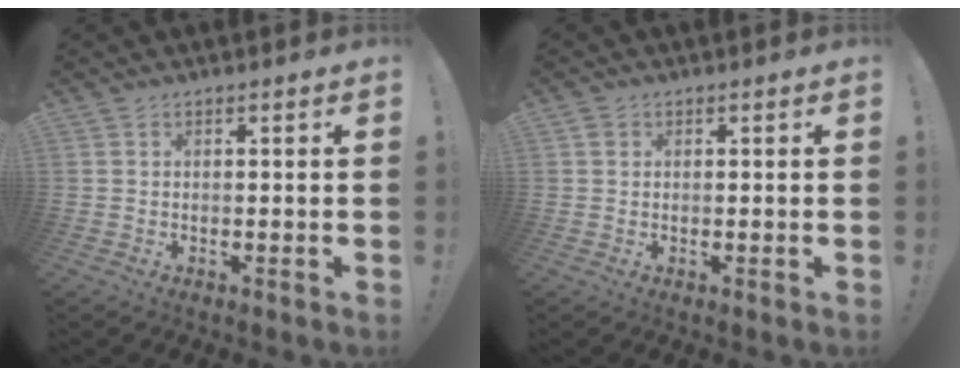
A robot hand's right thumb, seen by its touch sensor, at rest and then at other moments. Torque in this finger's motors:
{"motor_torque": [-0.35, -0.17, 0.19, -0.02, -0.02]}